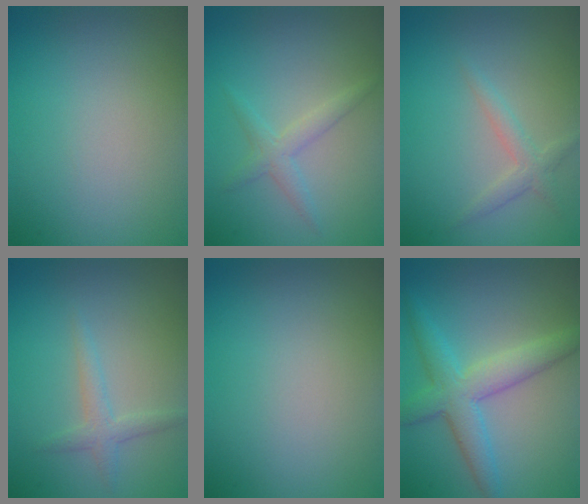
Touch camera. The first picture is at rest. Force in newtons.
{"total": 1.4, "press": 1.4, "slide": 0.0}
{"total": 1.8, "press": 1.8, "slide": 0.1}
{"total": 1.8, "press": 1.8, "slide": 0.1}
{"total": 0.0}
{"total": 5.0, "press": 5.0, "slide": 0.1}